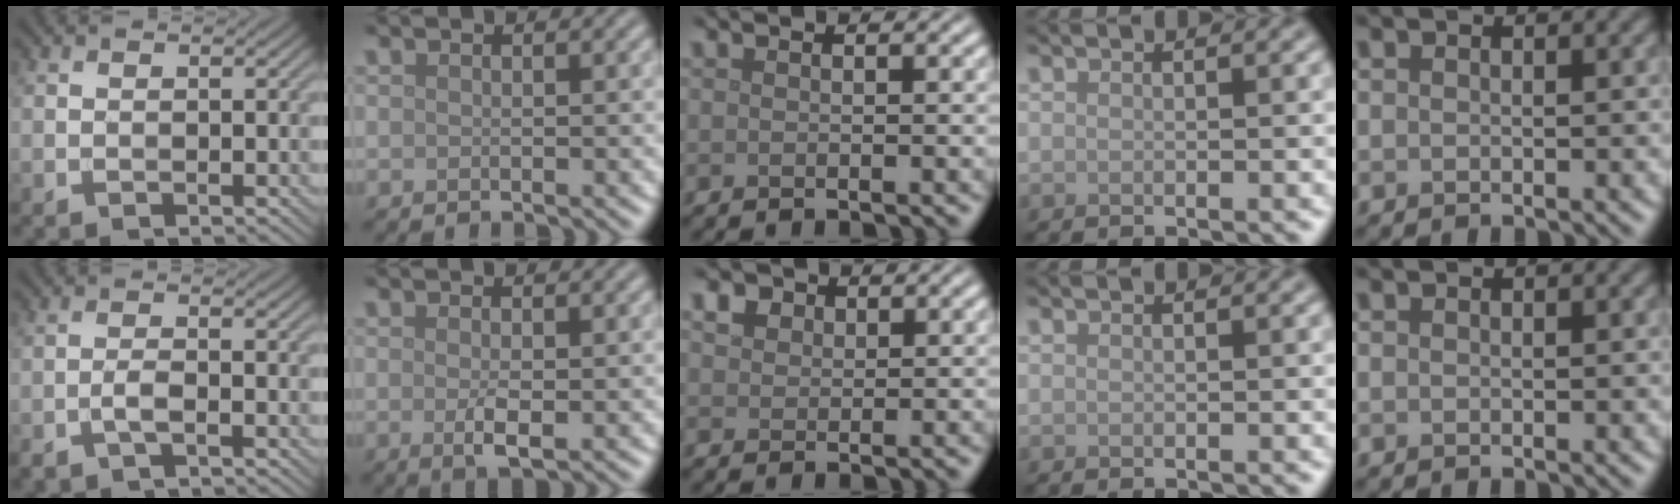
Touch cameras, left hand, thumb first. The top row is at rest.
{"thumb": {"total": 2.7, "force": [-1.5, 1.0, 2.0], "torque": [-0.048, 0.001, -0.035]}, "index": {"total": 1.9, "force": [-0.2, 0.5, 1.8], "torque": [-0.034, -0.006, -0.002]}, "middle": {"total": 2.6, "force": [1.5, 1.8, 1.0], "torque": [-0.026, 0.003, 0.022]}}